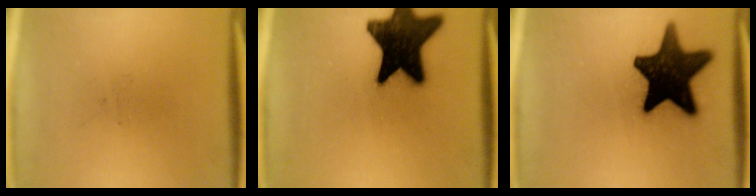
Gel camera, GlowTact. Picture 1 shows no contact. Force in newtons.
{"total": 19.2}
{"total": 18.1}